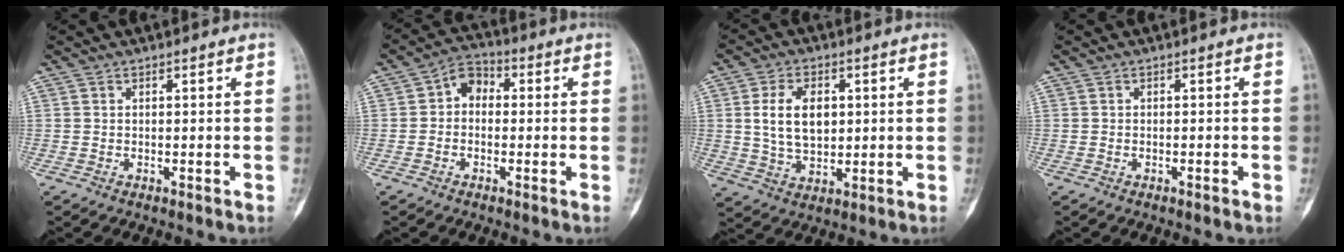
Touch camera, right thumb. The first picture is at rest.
{"total": 5.4, "force": [0.0, 4.2, 3.4], "torque": [-0.028, 0.020, -0.016]}
{"total": 9.7, "force": [1.7, 6.2, 7.3], "torque": [-0.121, -0.007, 0.039]}
{"total": 0.6, "force": [-0.4, 0.2, 0.5], "torque": [-0.007, 0.002, -0.005]}